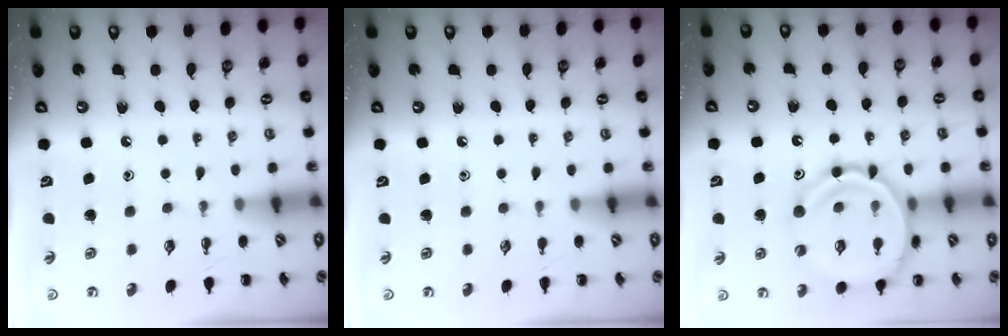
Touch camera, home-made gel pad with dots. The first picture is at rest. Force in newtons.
{"total": 0.0}
{"total": 17.6, "press": 17.3, "slide": 3.0}